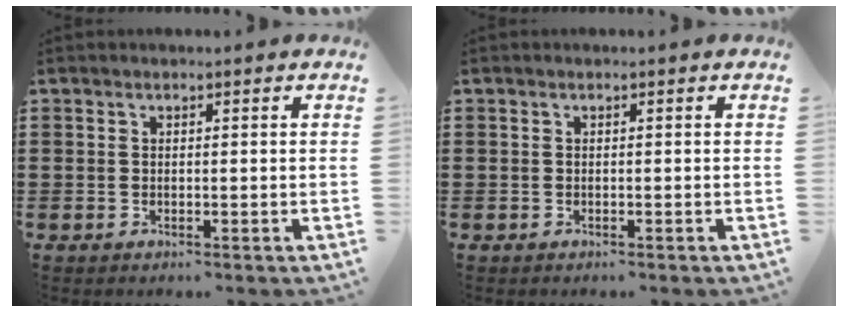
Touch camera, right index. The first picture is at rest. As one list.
[{"total": 0.0}]